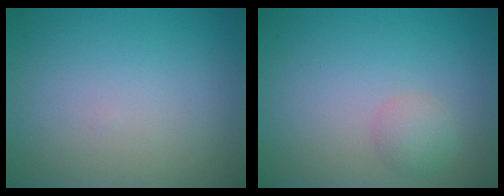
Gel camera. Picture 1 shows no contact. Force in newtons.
{"total": 1.7, "press": 1.7, "slide": 0.1}